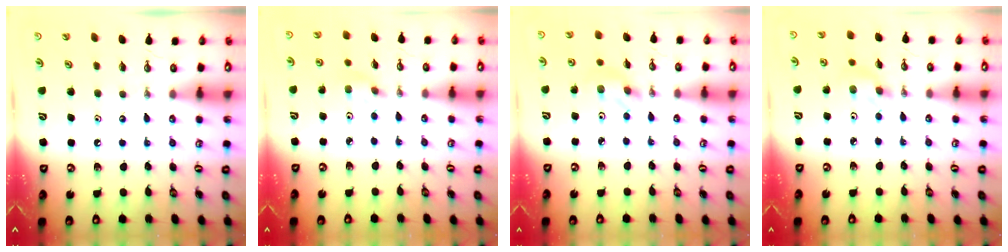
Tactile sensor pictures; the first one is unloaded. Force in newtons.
{"total": 2.1, "press": 2.0, "slide": 0.6}
{"total": 2.7, "press": 2.7, "slide": 0.3}
{"total": 2.6, "press": 2.3, "slide": 1.1}